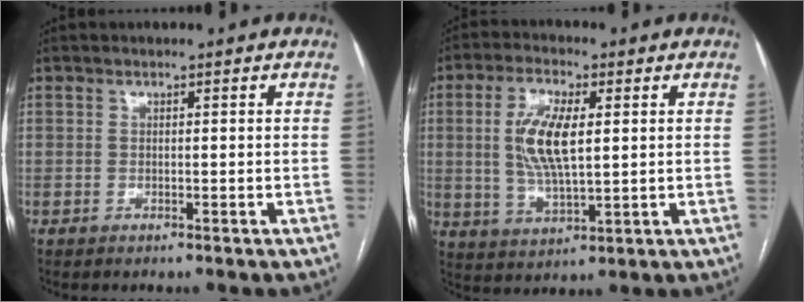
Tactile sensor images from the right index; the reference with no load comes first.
{"total": 9.4, "force": [1.6, 3.0, 8.8], "torque": [-0.183, 0.003, 0.033]}